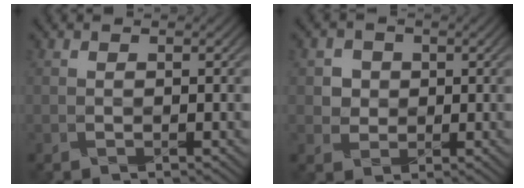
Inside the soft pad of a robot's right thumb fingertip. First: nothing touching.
{"total": 2.5, "force": [0.6, 2.4, 0.1], "torque": [-0.007, -0.007, 0.009]}